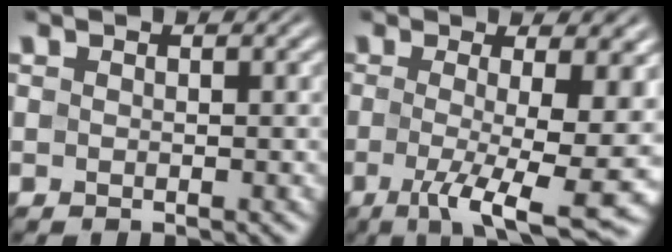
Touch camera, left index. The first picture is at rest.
{"total": 10.4, "force": [-1.5, 2.6, 10.0], "torque": [-0.140, -0.013, -0.018]}